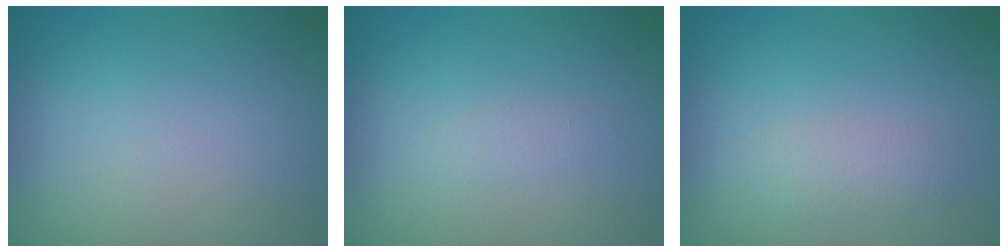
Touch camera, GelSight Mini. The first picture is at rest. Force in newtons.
{"total": 0.8, "press": 0.8, "slide": 0.0}
{"total": 1.6, "press": 1.6, "slide": 0.2}